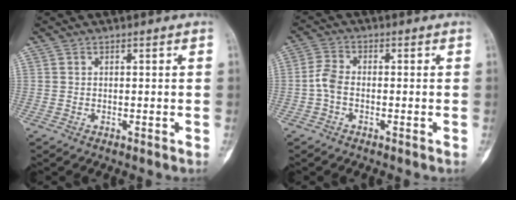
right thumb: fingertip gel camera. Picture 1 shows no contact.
{"total": 3.7, "force": [-1.0, 2.2, 2.8], "torque": [-0.063, 0.012, -0.027]}